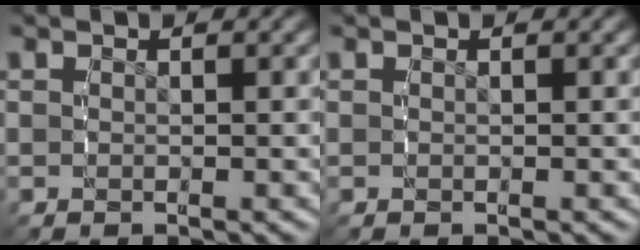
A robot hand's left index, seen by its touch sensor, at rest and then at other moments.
{"total": 0.0}